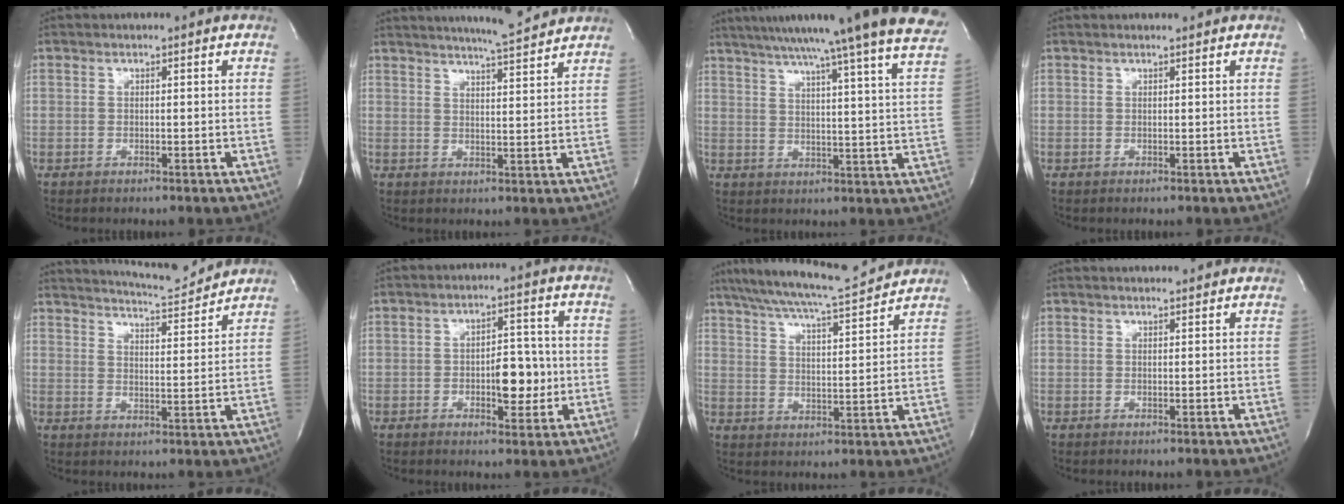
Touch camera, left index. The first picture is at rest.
{"total": 9.8, "force": [9.1, -0.3, 3.7], "torque": [-0.064, -0.003, 0.124]}
{"total": 27.4, "force": [23.6, -1.2, 13.8], "torque": [-0.227, -0.038, 0.300]}
{"total": 1.2, "force": [1.1, 0.0, 0.3], "torque": [-0.007, 0.008, 0.019]}
{"total": 9.8, "force": [9.5, -0.2, 2.2], "torque": [-0.043, -0.008, 0.140]}
{"total": 6.3, "force": [-1.2, 2.8, 5.4], "torque": [-0.075, 0.006, -0.012]}
{"total": 14.2, "force": [13.0, -0.1, 5.7], "torque": [-0.106, -0.005, 0.200]}
{"total": 3.3, "force": [3.2, 0.4, 0.8], "torque": [-0.016, 0.018, 0.043]}